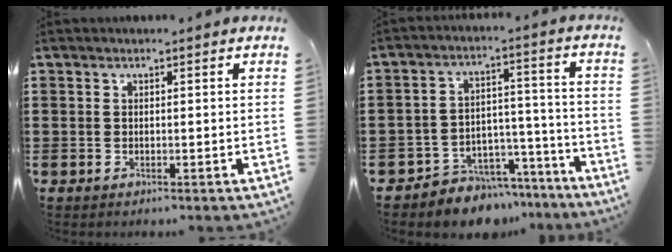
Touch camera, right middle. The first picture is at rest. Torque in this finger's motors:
{"motor_torque": [1.25, -0.89, 0.09, 0.06]}